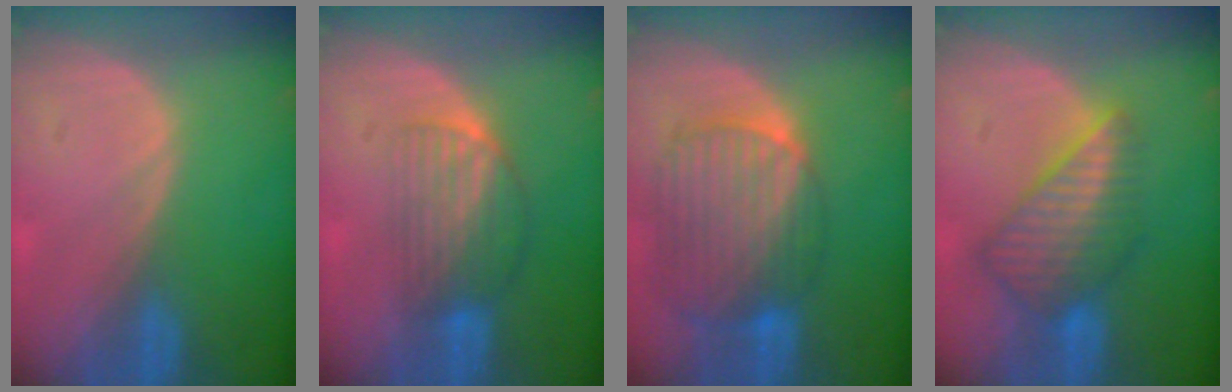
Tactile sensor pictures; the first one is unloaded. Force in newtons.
{"total": 6.8, "press": 6.0, "slide": 3.2}
{"total": 10.6, "press": 9.0, "slide": 5.5}
{"total": 8.1, "press": 7.2, "slide": 3.8}